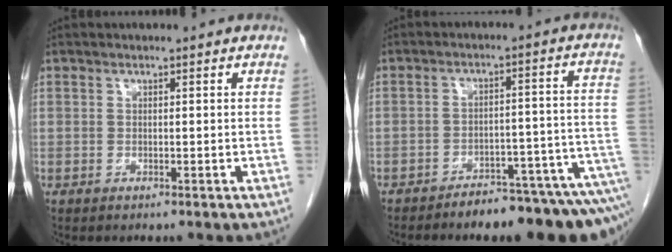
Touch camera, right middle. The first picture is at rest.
{"total": 13.3, "force": [-11.8, 1.7, 5.9], "torque": [-0.024, 0.035, -0.153]}